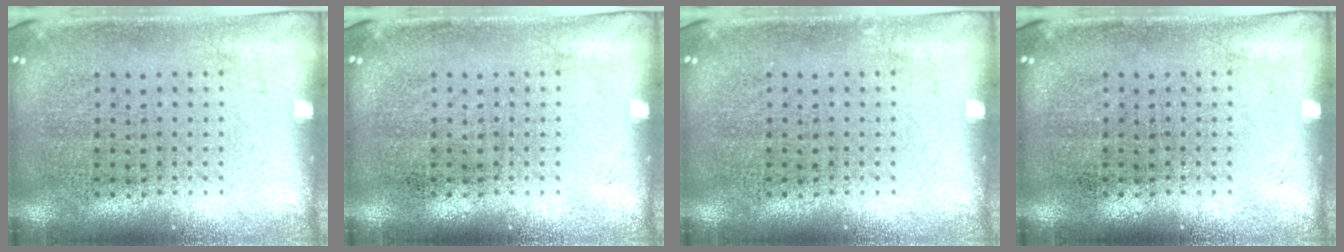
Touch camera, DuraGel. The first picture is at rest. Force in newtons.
{"total": 0.0}
{"total": 0.0}
{"total": 0.0}